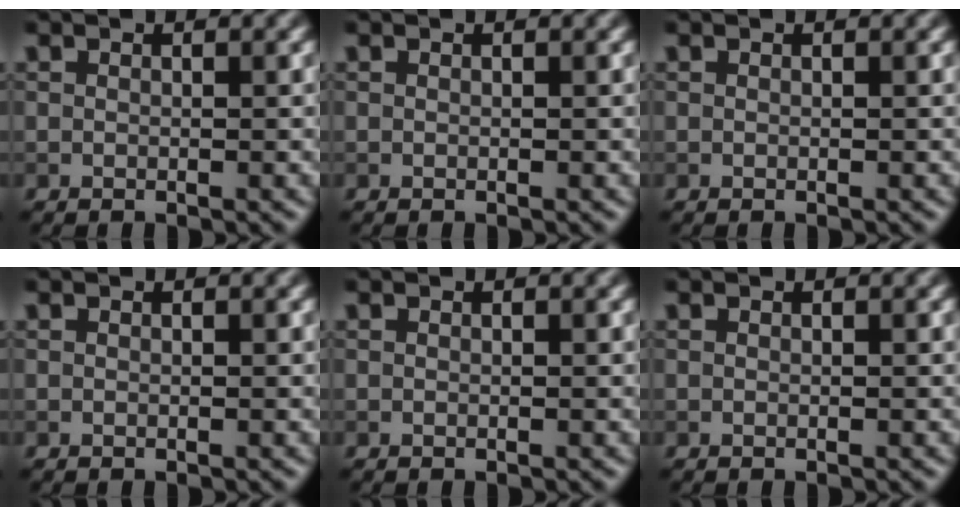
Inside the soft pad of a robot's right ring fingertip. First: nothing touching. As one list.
[{"total": 0.0}, {"total": 0.0}, {"total": 0.0}, {"total": 0.0}, {"total": 0.0}]